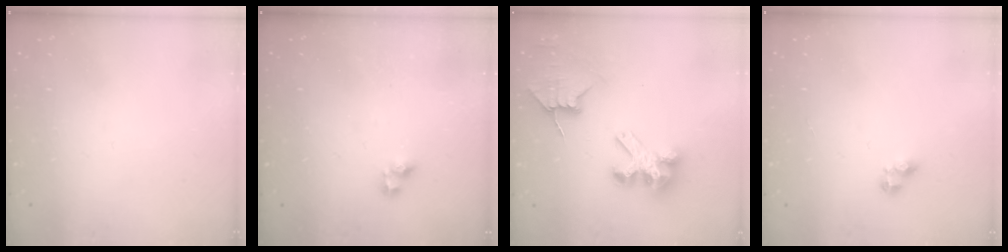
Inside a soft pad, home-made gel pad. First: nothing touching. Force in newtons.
{"total": 4.2, "press": 4.1, "slide": 0.2}
{"total": 7.8, "press": 7.7, "slide": 1.0}
{"total": 3.2, "press": 3.2, "slide": 0.4}